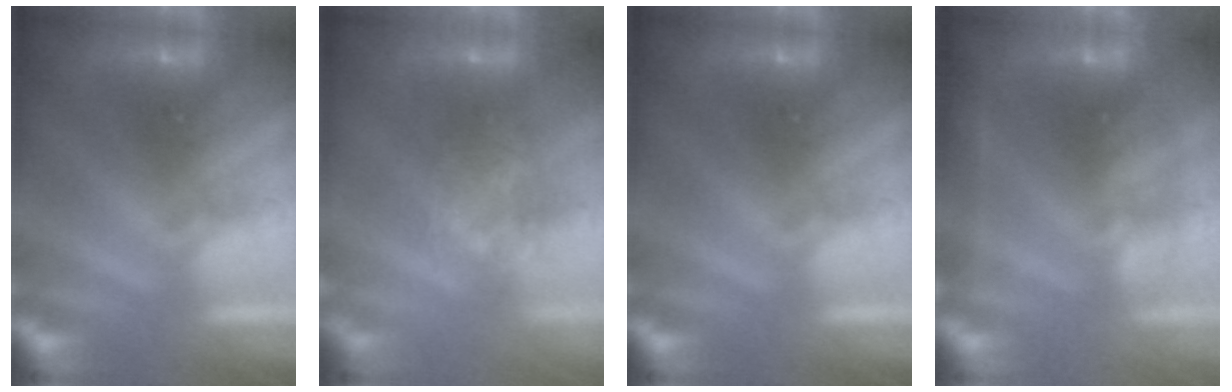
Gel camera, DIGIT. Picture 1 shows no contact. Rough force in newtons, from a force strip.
{"total": 8.4}
{"total": 0.0}
{"total": 2.2}